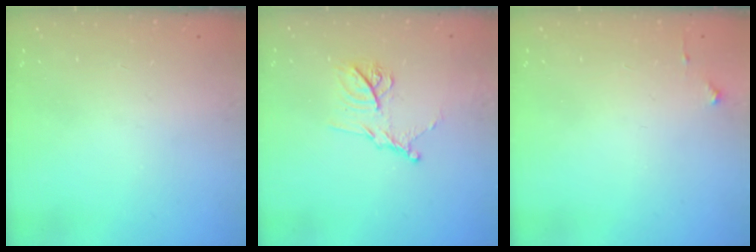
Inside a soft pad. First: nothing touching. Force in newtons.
{"total": 12.6, "press": 12.5, "slide": 0.9}
{"total": 2.7, "press": 2.6, "slide": 0.4}